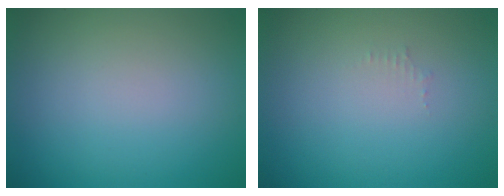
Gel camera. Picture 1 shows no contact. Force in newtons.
{"total": 0.6, "press": 0.6, "slide": 0.1}